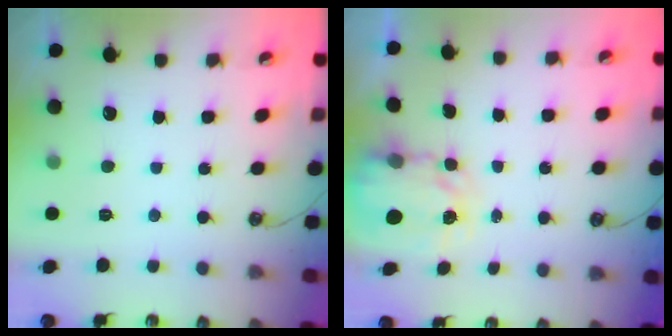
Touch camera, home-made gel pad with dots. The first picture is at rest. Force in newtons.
{"total": 4.0, "press": 4.0, "slide": 0.1}